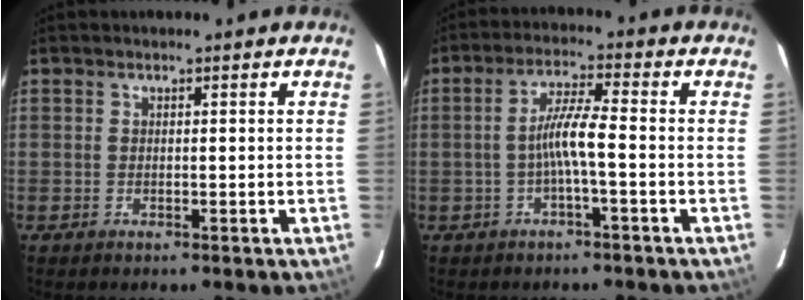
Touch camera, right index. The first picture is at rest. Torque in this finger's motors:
{"motor_torque": [1.10, -0.21, 0.66, 0.15]}